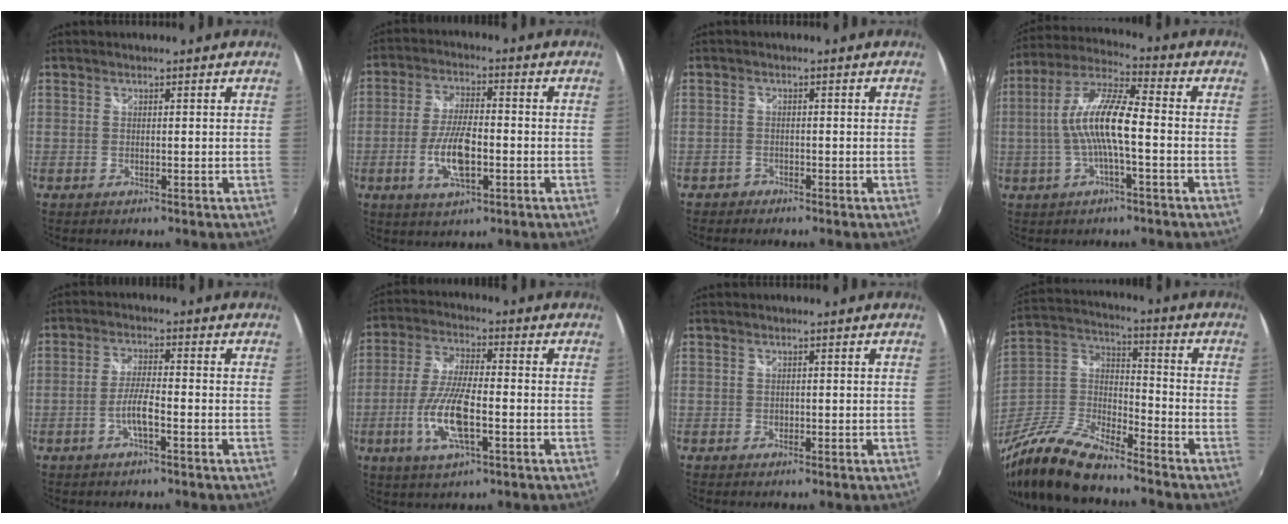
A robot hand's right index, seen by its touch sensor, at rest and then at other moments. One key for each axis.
{"total": 9.3, "fx": -2.7, "fy": 3.3, "fz": 8.3, "tx": -0.167, "ty": -0.004, "tz": -0.050}
{"total": 1.9, "fx": -1.4, "fy": 1.3, "fz": 0.0, "tx": -0.006, "ty": 0.004, "tz": -0.026}
{"total": 11.6, "fx": -1.6, "fy": 2.1, "fz": 11.3, "tx": -0.226, "ty": 0.012, "tz": -0.032}
{"total": 4.5, "fx": -2.1, "fy": 0.7, "fz": 3.9, "tx": -0.081, "ty": 0.001, "tz": -0.039}
{"total": 11.5, "fx": -3.6, "fy": 3.3, "fz": 10.4, "tx": -0.218, "ty": -0.007, "tz": -0.071}
{"total": 0.6, "fx": -0.1, "fy": 0.6, "fz": 0.1, "tx": 0.000, "ty": -0.002, "tz": -0.002}
{"total": 18.0, "fx": -13.8, "fy": 5.1, "fz": 10.5, "tx": -0.240, "ty": -0.021, "tz": -0.271}